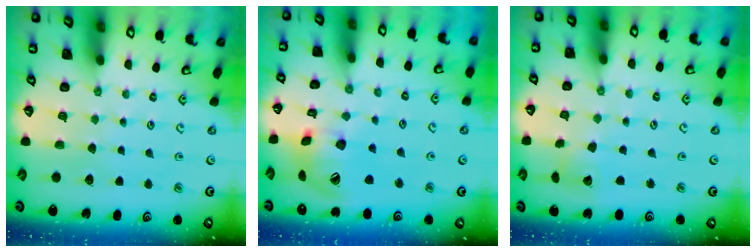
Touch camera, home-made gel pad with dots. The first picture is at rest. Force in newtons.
{"total": 16.0, "press": 15.8, "slide": 2.3}
{"total": 3.0, "press": 2.9, "slide": 0.4}